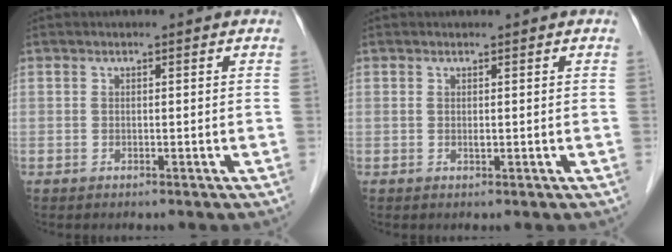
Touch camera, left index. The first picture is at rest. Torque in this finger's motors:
{"motor_torque": [0.20, 0.13, -0.01, -0.01]}